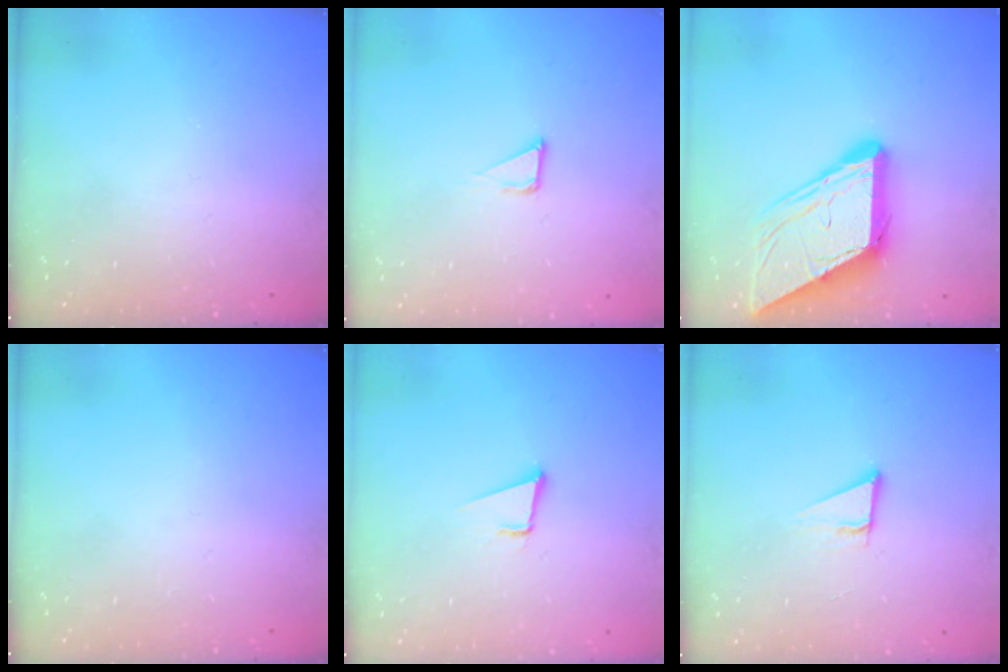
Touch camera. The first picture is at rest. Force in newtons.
{"total": 3.1, "press": 3.1, "slide": 0.2}
{"total": 12.0, "press": 12.0, "slide": 1.2}
{"total": 0.0}
{"total": 3.4, "press": 2.6, "slide": 2.2}
{"total": 2.9, "press": 2.9, "slide": 0.2}